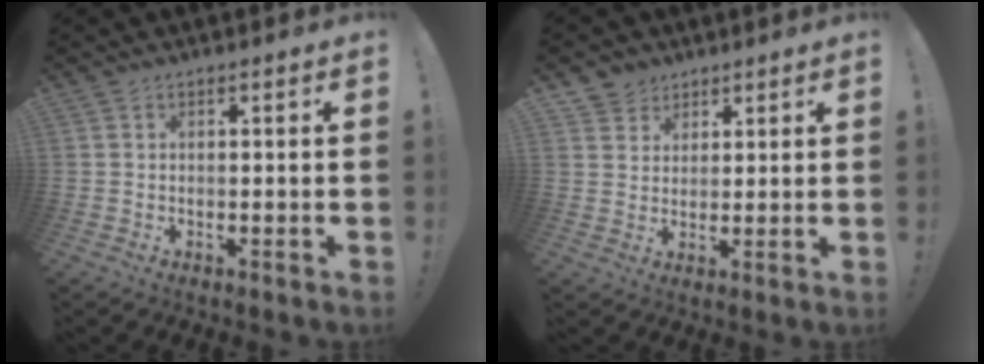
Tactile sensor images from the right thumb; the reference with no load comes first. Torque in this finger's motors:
{"motor_torque": [-0.25, 1.06, -0.64, 0.36, -0.03]}